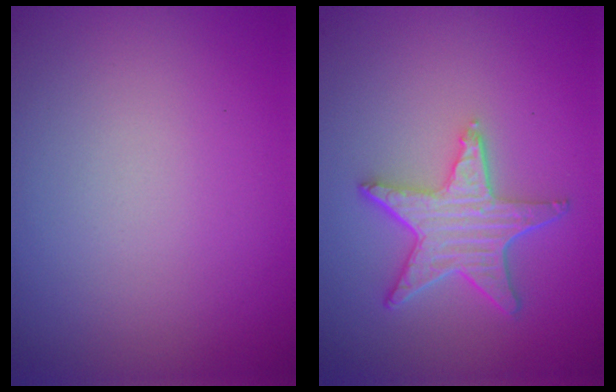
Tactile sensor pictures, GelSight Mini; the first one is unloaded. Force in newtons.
{"total": 5.1, "press": 4.1, "slide": 3.1}